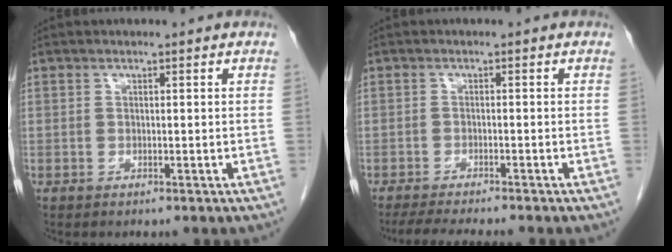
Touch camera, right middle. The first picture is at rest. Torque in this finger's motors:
{"motor_torque": [0.05, -0.03, 0.01, 0.03]}